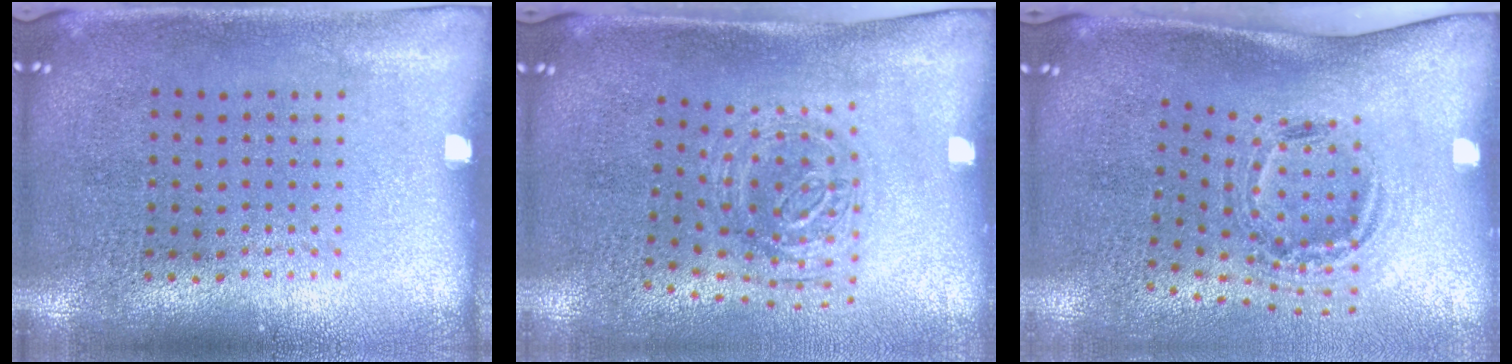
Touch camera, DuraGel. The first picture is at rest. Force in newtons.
{"total": 1.1, "press": 1.0, "slide": 0.4}
{"total": 1.5, "press": 1.1, "slide": 1.0}